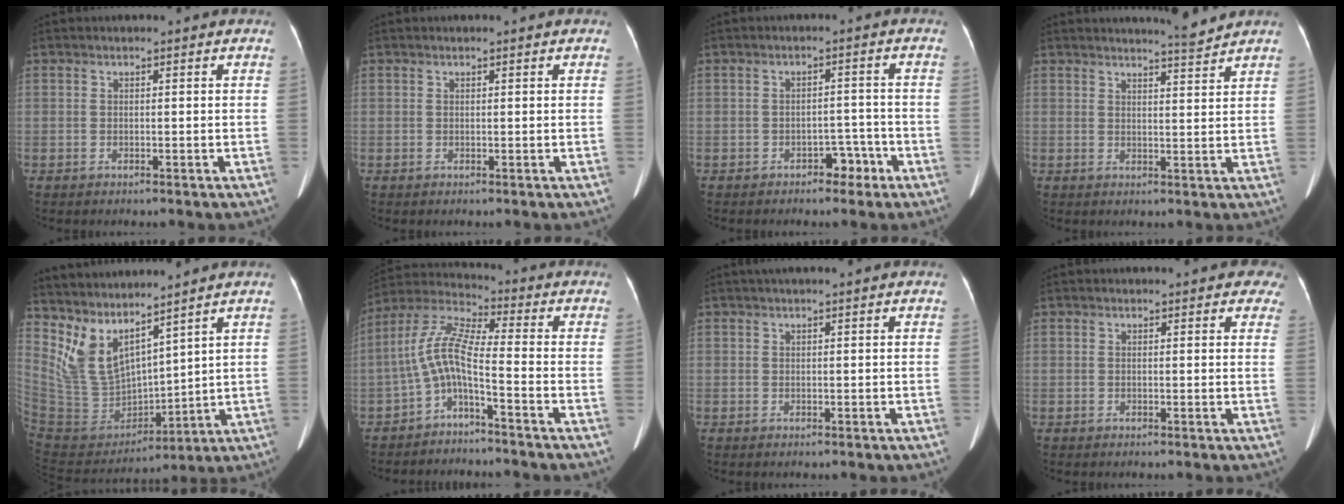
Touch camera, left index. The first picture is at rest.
{"total": 0.7, "force": [0.5, 0.1, 0.4], "torque": [-0.007, 0.010, 0.007]}
{"total": 3.3, "force": [-2.3, 1.7, 1.5], "torque": [-0.015, 0.008, -0.030]}
{"total": 3.7, "force": [3.6, -0.9, 0.5], "torque": [-0.016, -0.016, 0.051]}
{"total": 12.9, "force": [10.8, 3.9, 6.0], "torque": [-0.134, -0.005, 0.232]}
{"total": 7.1, "force": [-3.3, 0.9, 6.2], "torque": [-0.144, 0.024, -0.069]}
{"total": 1.9, "force": [1.4, -0.2, 1.3], "torque": [-0.014, 0.029, 0.026]}
{"total": 4.5, "force": [3.7, 1.7, 2.1], "torque": [-0.003, 0.001, 0.025]}